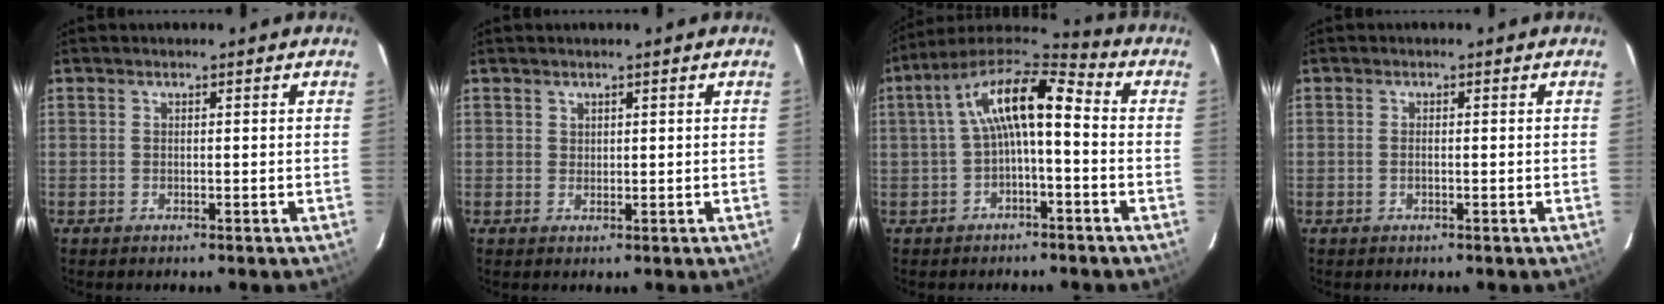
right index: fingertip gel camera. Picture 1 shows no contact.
{"total": 1.0, "force": [0.6, 0.8, 0.1], "torque": [0.002, 0.004, 0.011]}
{"total": 11.6, "force": [-0.4, 3.9, 10.9], "torque": [-0.210, 0.028, -0.012]}
{"total": 0.8, "force": [-0.2, 0.3, 0.7], "torque": [-0.016, 0.000, -0.006]}